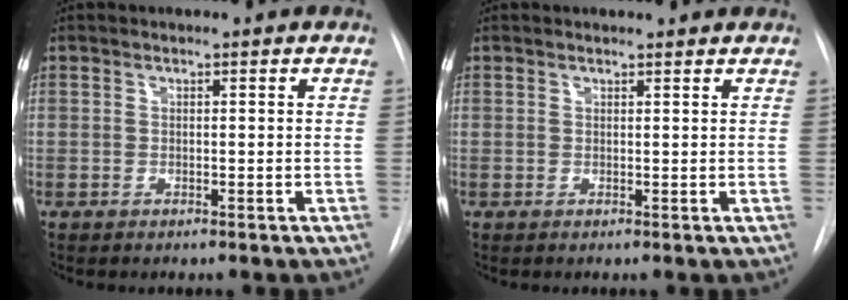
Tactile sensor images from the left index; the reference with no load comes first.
{"total": 2.9, "force": [2.8, 0.7, 0.4], "torque": [-0.008, 0.013, 0.029]}